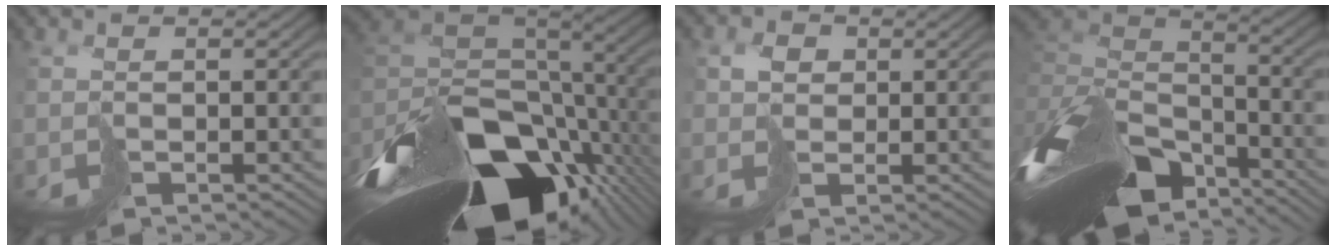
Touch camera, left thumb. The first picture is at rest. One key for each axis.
{"total": 18.8, "fx": -8.2, "fy": 10.6, "fz": 13.2, "tx": -0.302, "ty": -0.025, "tz": -0.124}
{"total": 3.0, "fx": 0.9, "fy": 2.5, "fz": 1.3, "tx": -0.024, "ty": 0.003, "tz": 0.015}
{"total": 15.8, "fx": -7.5, "fy": 8.6, "fz": 10.9, "tx": -0.271, "ty": -0.001, "tz": -0.127}